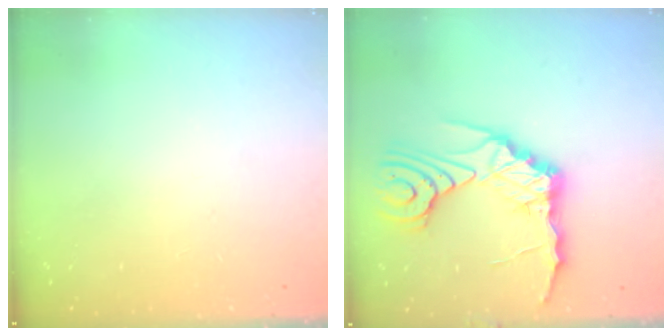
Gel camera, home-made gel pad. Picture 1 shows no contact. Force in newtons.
{"total": 15.1, "press": 15.1, "slide": 0.9}